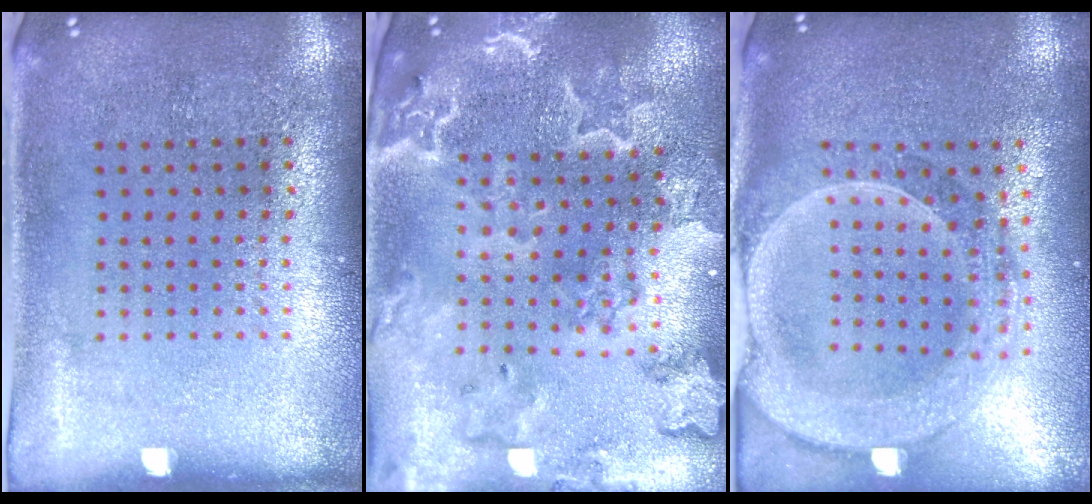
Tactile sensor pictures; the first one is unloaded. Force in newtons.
{"total": 3.6, "press": 3.1, "slide": 1.7}
{"total": 2.6, "press": 2.3, "slide": 1.3}